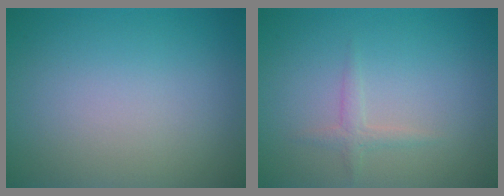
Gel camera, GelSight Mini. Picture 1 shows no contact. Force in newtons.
{"total": 1.1, "press": 1.1, "slide": 0.1}